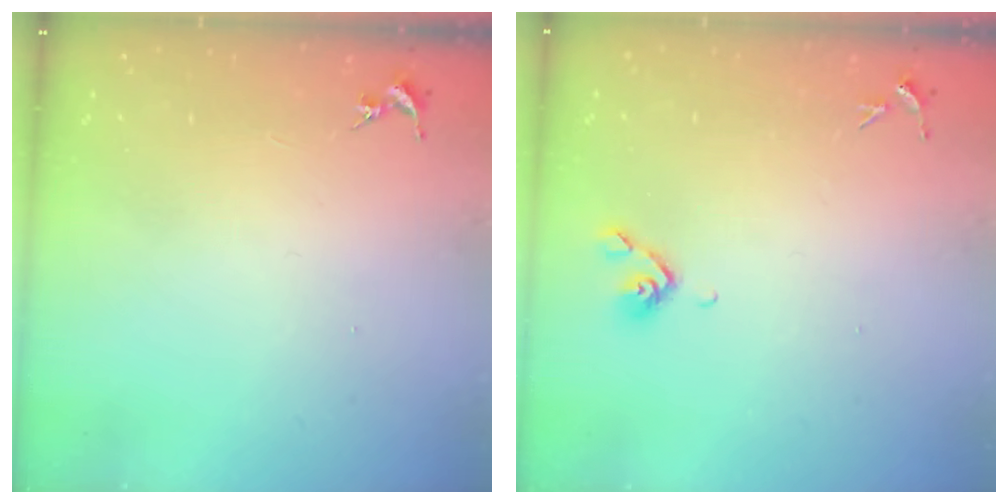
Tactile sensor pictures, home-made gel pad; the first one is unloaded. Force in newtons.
{"total": 5.5, "press": 5.3, "slide": 1.5}